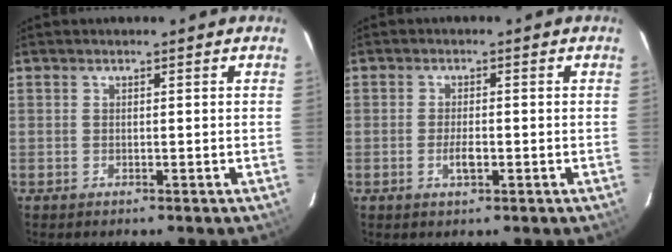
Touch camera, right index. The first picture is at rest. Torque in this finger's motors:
{"motor_torque": [1.14, 0.56, 0.57, 0.07]}